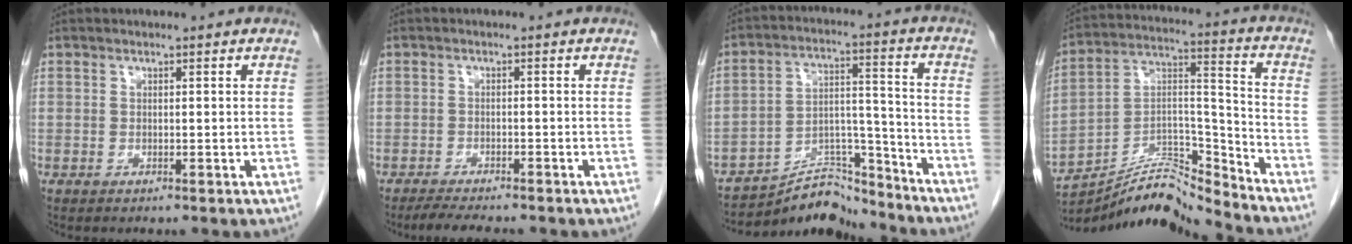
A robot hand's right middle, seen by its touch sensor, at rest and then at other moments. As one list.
[{"total": 5.0, "force": [-4.3, 0.9, 2.3], "torque": [-0.040, -0.012, -0.069]}, {"total": 11.0, "force": [-10.7, 2.0, 0.8], "torque": [-0.007, 0.042, -0.183]}, {"total": 14.0, "force": [-13.7, -0.8, 2.6], "torque": [-0.046, 0.050, -0.247]}]